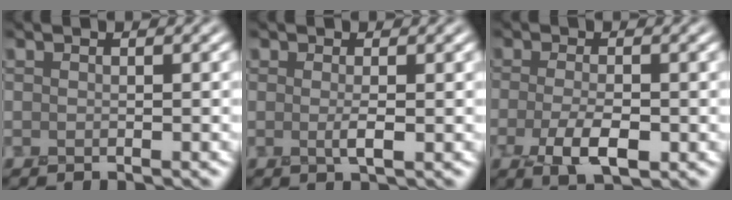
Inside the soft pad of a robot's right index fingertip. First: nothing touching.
{"total": 0.9, "force": [0.4, 0.1, 0.8], "torque": [-0.019, -0.002, 0.005]}
{"total": 3.2, "force": [-1.0, 1.4, 2.7], "torque": [-0.063, -0.003, -0.020]}